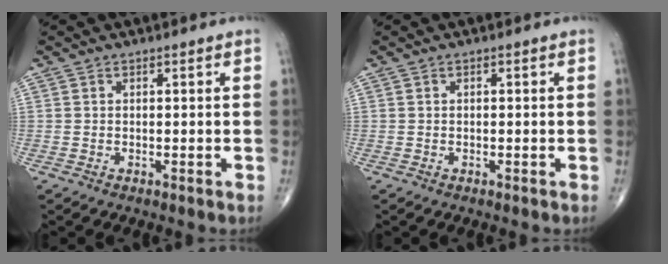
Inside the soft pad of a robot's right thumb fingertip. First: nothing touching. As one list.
[{"total": 0.0}]